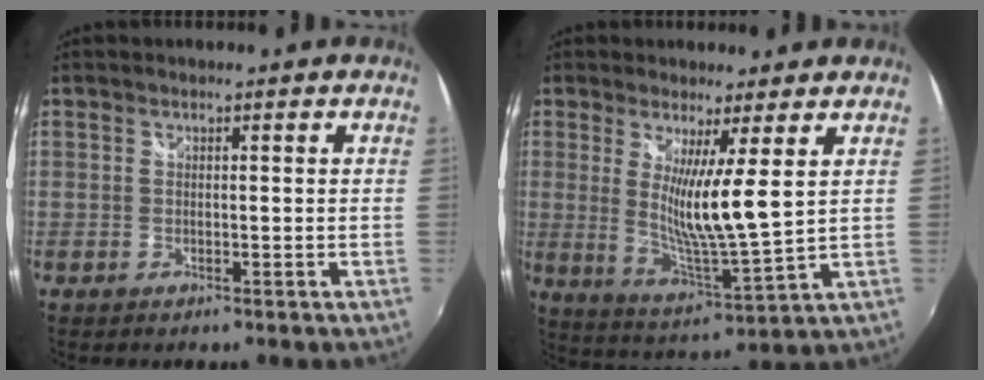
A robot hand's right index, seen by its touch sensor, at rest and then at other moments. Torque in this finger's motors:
{"motor_torque": [1.17, 0.96, 0.38, 0.16]}